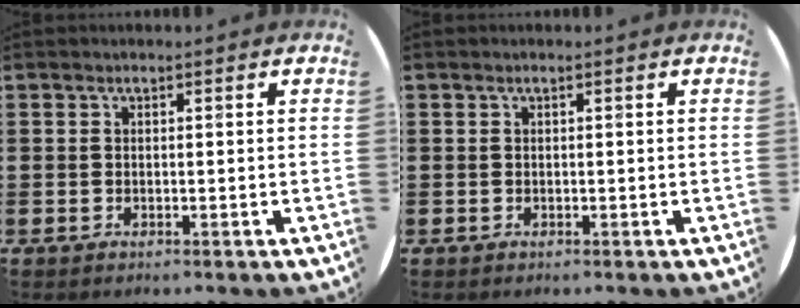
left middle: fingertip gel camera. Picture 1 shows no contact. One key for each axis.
{"total": 0.0}